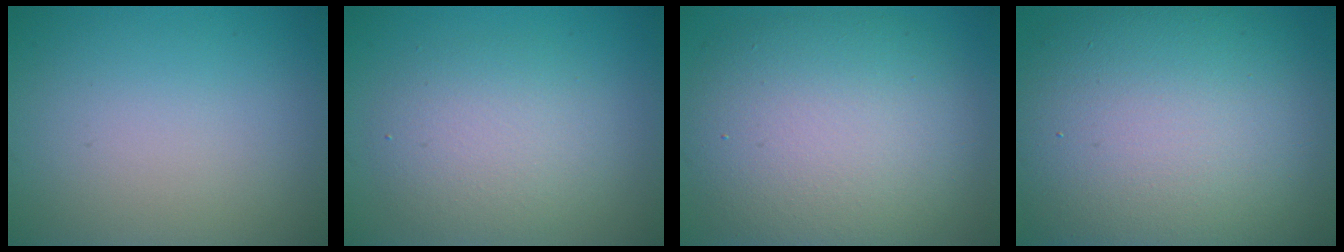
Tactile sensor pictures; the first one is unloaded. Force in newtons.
{"total": 4.2, "press": 4.2, "slide": 0.1}
{"total": 10.7, "press": 10.7, "slide": 0.5}
{"total": 15.1, "press": 15.1, "slide": 1.4}